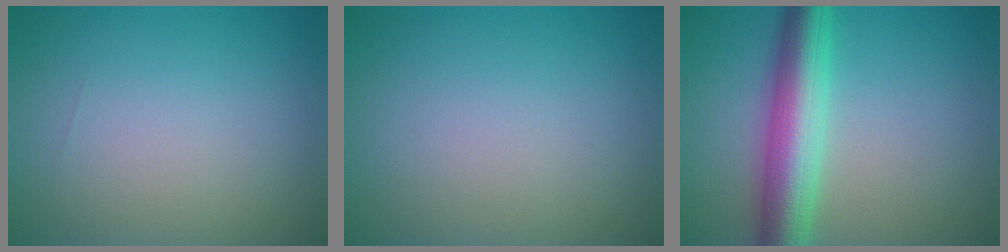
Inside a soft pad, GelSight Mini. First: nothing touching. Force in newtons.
{"total": 0.0}
{"total": 7.1, "press": 7.1, "slide": 0.1}